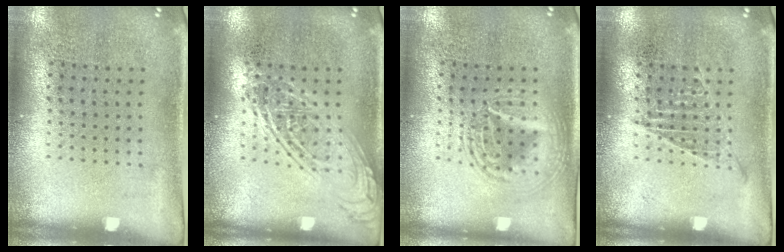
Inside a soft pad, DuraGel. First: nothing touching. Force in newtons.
{"total": 2.6, "press": 2.6, "slide": 0.4}
{"total": 2.9, "press": 2.8, "slide": 0.3}
{"total": 1.0, "press": 1.0, "slide": 0.2}